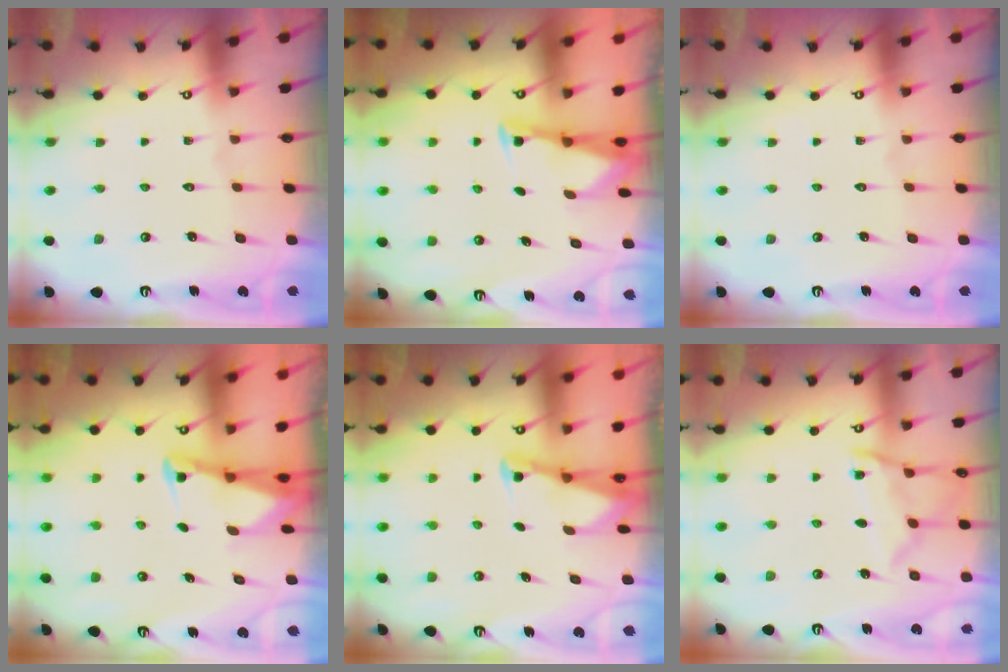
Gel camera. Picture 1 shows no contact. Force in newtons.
{"total": 2.9, "press": 2.9, "slide": 0.2}
{"total": 0.0}
{"total": 2.5, "press": 2.5, "slide": 0.4}
{"total": 2.2, "press": 2.2, "slide": 0.3}
{"total": 10.8, "press": 10.7, "slide": 1.1}